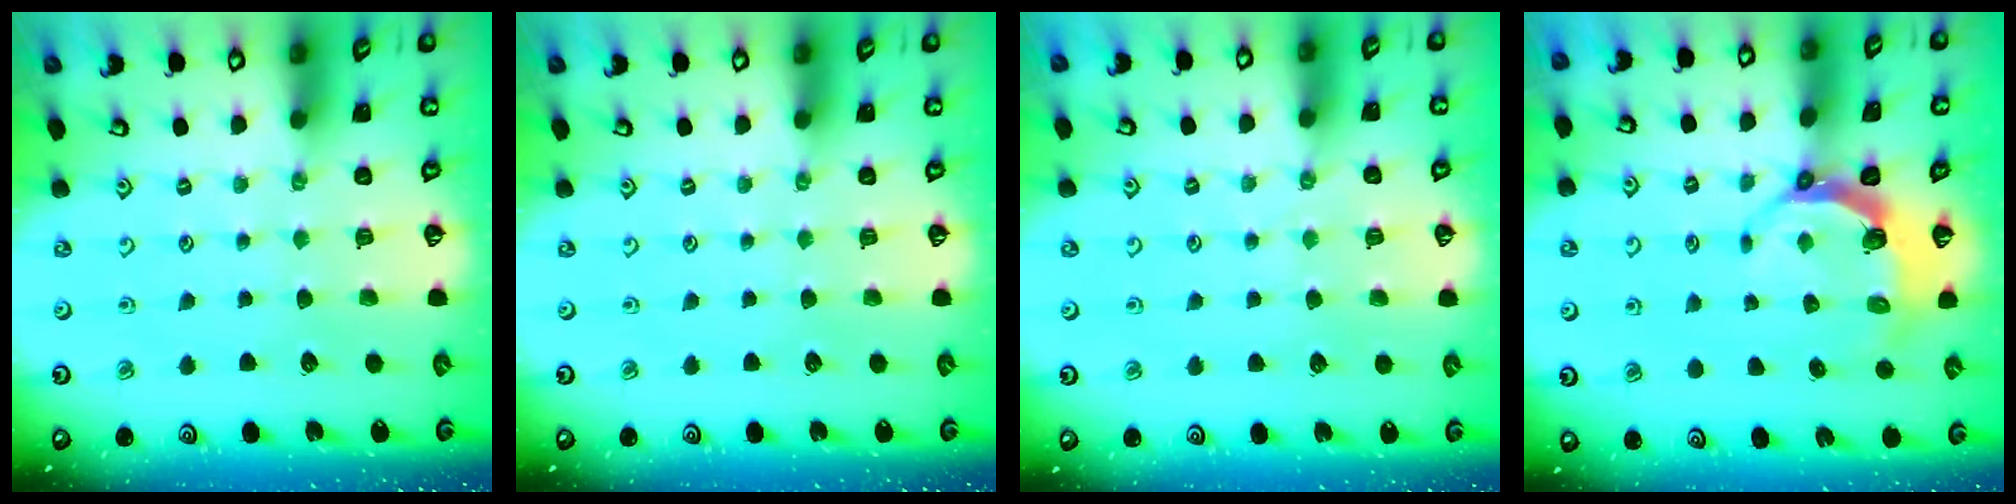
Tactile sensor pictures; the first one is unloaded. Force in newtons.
{"total": 0.0}
{"total": 2.5, "press": 2.4, "slide": 0.4}
{"total": 5.7, "press": 4.8, "slide": 3.1}